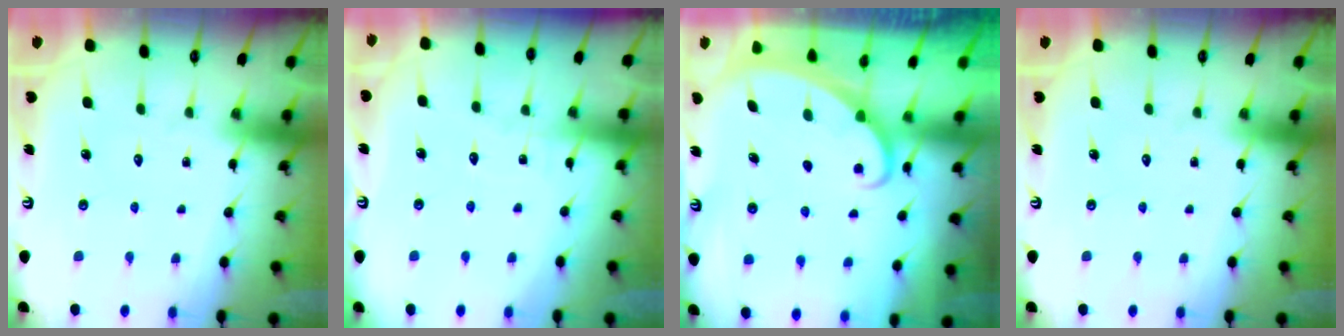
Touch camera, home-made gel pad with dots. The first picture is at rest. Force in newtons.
{"total": 2.4, "press": 2.4, "slide": 0.3}
{"total": 1.8, "press": 1.7, "slide": 0.1}
{"total": 0.0}